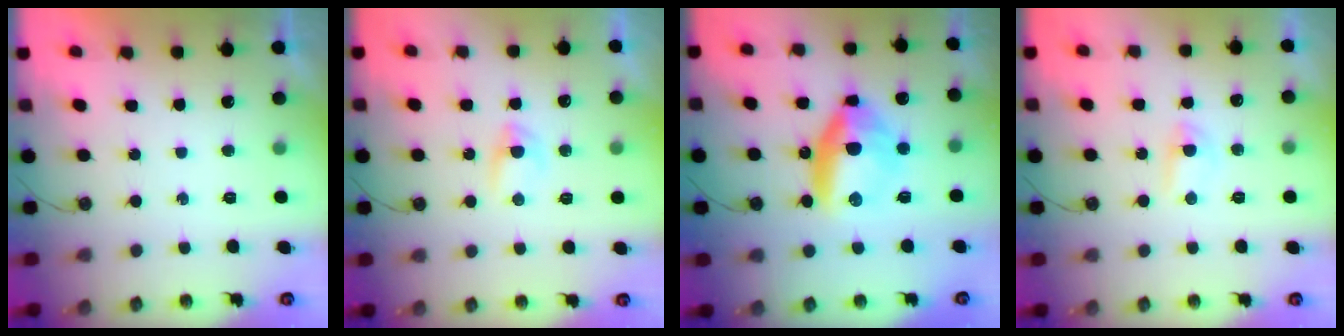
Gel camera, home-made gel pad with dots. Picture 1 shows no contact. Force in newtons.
{"total": 3.3, "press": 3.2, "slide": 0.5}
{"total": 11.2, "press": 11.0, "slide": 1.7}
{"total": 4.5, "press": 4.5, "slide": 0.6}